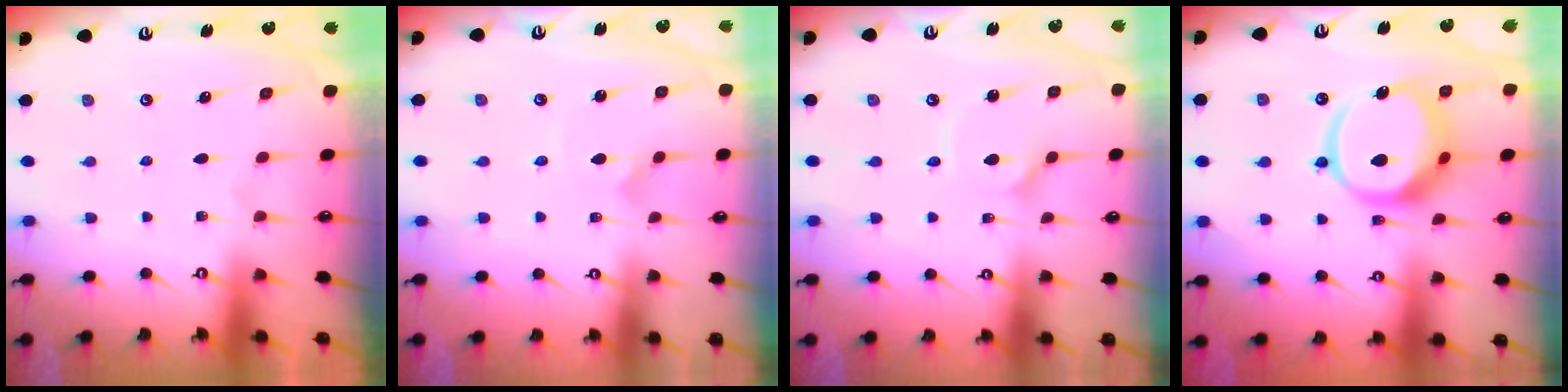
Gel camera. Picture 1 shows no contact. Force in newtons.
{"total": 1.3, "press": 1.3, "slide": 0.1}
{"total": 3.7, "press": 3.6, "slide": 0.5}
{"total": 14.4, "press": 14.2, "slide": 2.3}